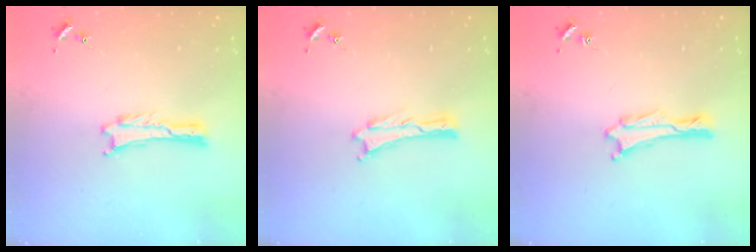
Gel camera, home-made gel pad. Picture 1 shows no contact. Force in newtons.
{"total": 0.0}
{"total": 0.6, "press": 0.5, "slide": 0.1}